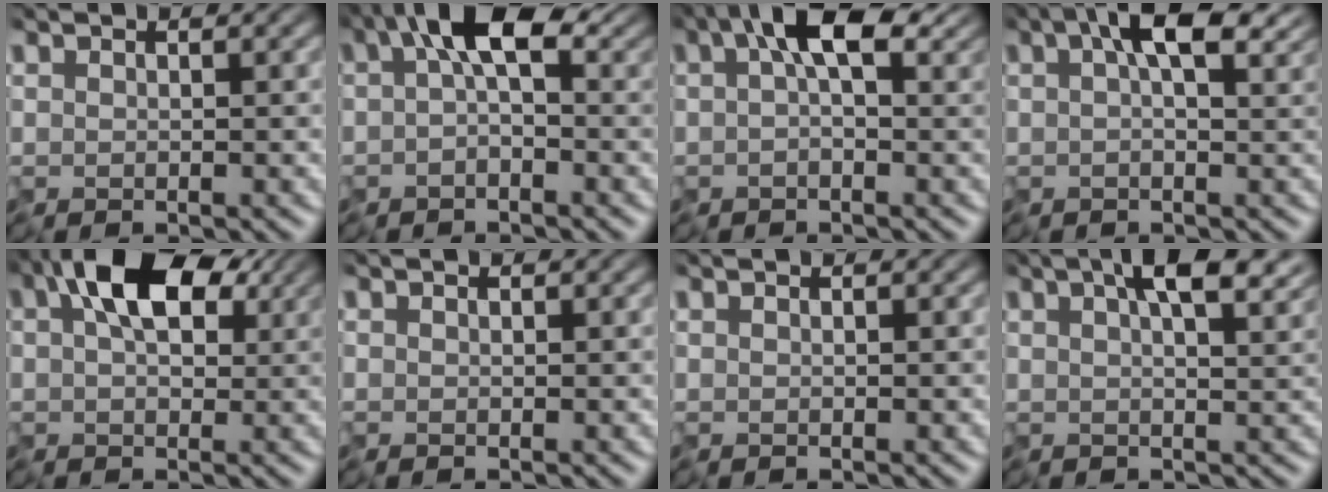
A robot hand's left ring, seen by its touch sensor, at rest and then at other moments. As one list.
[{"total": 5.2, "force": [0.8, 2.6, 4.4], "torque": [-0.077, 0.011, 0.005]}, {"total": 5.8, "force": [1.8, 2.7, 4.8], "torque": [-0.092, 0.010, 0.027]}, {"total": 6.4, "force": [2.6, 2.8, 5.2], "torque": [-0.094, 0.012, 0.039]}, {"total": 8.4, "force": [2.8, 4.9, 6.2], "torque": [-0.116, 0.018, 0.039]}, {"total": 0.0}, {"total": 0.0}, {"total": 7.0, "force": [3.4, 2.7, 5.4], "torque": [-0.077, 0.020, 0.043]}]